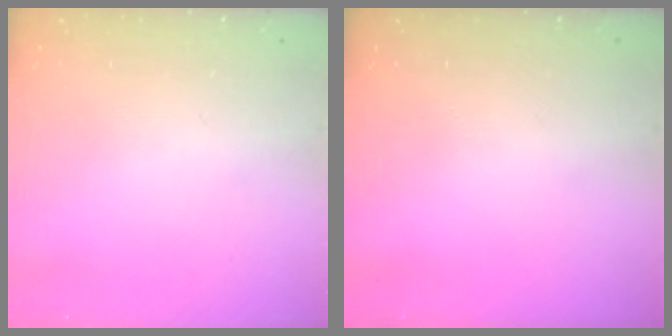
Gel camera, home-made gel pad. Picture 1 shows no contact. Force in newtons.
{"total": 0.0}